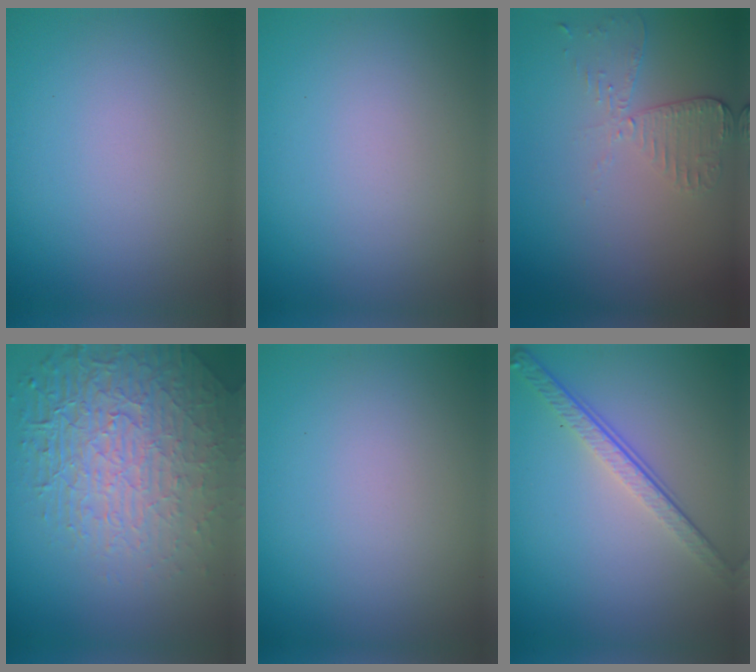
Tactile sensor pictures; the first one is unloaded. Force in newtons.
{"total": 0.0}
{"total": 2.6, "press": 2.3, "slide": 1.1}
{"total": 8.4, "press": 5.7, "slide": 6.2}
{"total": 0.0}
{"total": 4.1, "press": 2.8, "slide": 2.9}